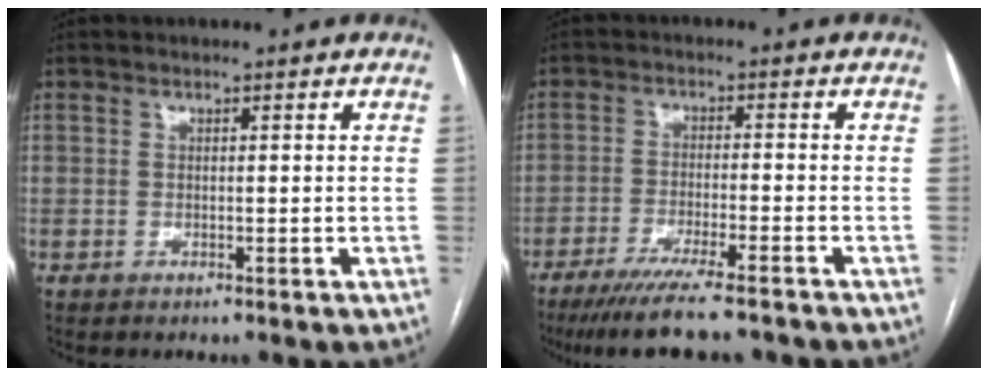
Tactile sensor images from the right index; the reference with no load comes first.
{"total": 11.1, "force": [-8.9, 0.6, 6.6], "torque": [-0.101, -0.026, -0.139]}